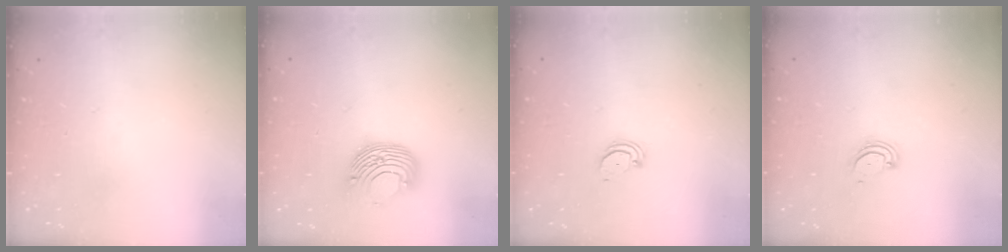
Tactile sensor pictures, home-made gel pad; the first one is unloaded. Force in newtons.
{"total": 10.6, "press": 10.6, "slide": 0.3}
{"total": 2.1, "press": 2.1, "slide": 0.2}
{"total": 3.0, "press": 3.0, "slide": 0.4}